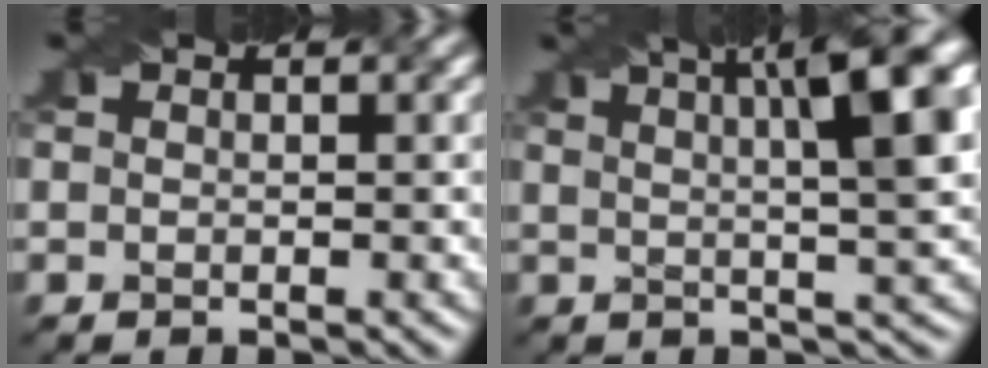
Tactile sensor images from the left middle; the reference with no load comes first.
{"total": 12.7, "force": [4.5, 4.0, 11.2], "torque": [-0.096, 0.040, 0.050]}